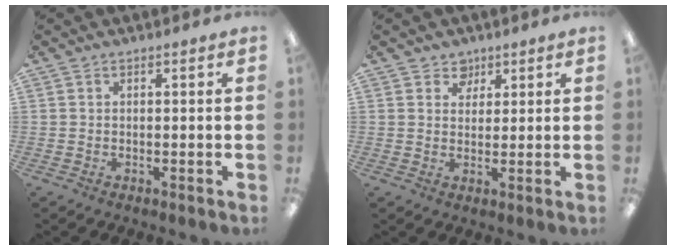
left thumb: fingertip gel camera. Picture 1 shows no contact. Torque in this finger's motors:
{"motor_torque": [-0.05, -0.04, -0.43, 0.02, -0.04]}